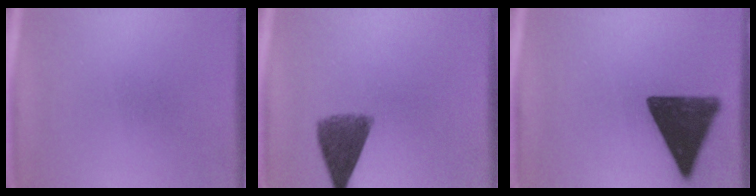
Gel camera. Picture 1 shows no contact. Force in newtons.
{"total": 8.1}
{"total": 15.0}